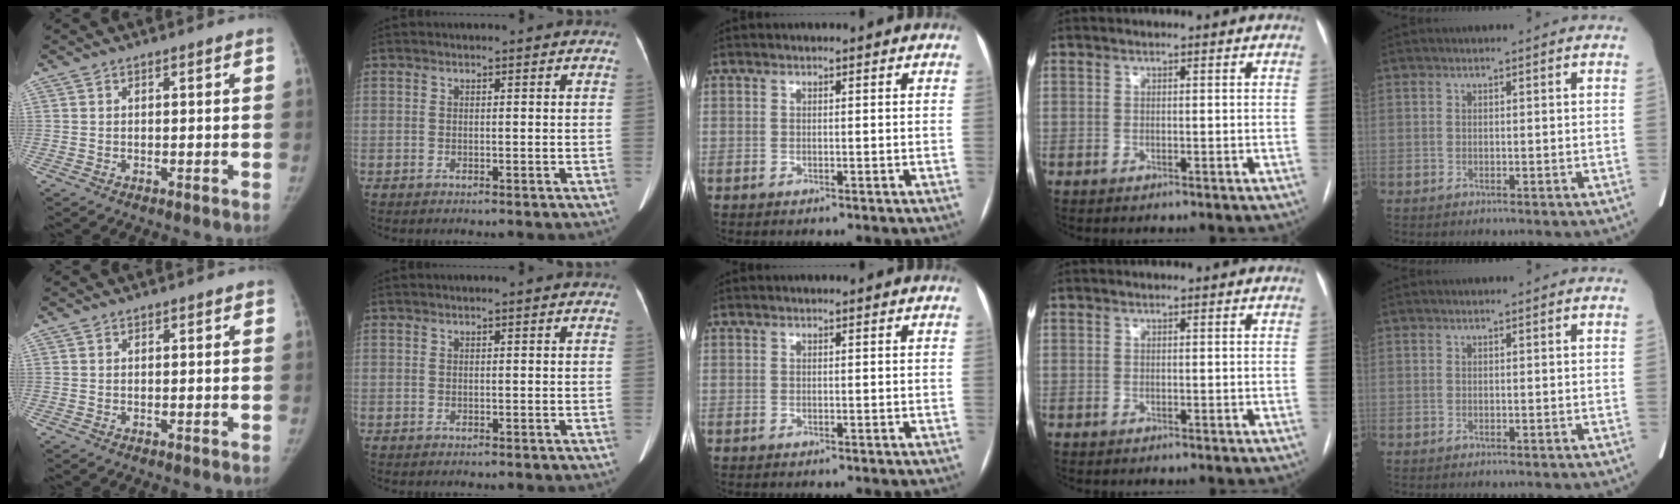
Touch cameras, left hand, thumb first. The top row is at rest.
{}